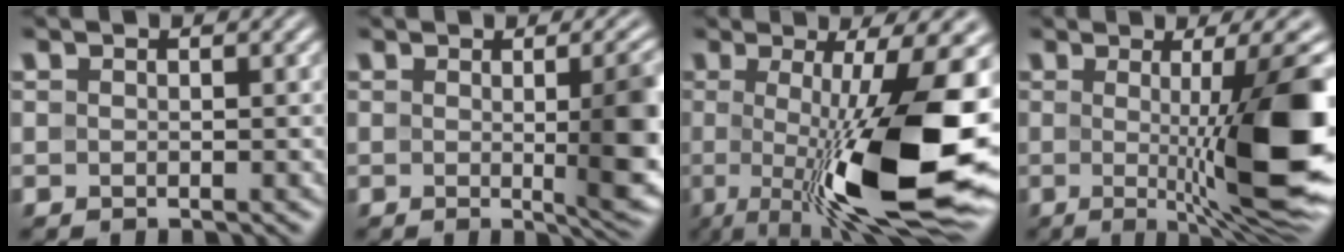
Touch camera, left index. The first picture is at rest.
{"total": 7.8, "force": [-0.3, 2.0, 7.5], "torque": [-0.077, -0.007, 0.000]}
{"total": 14.5, "force": [-1.4, 3.6, 14.0], "torque": [-0.202, -0.011, -0.018]}
{"total": 11.1, "force": [-0.6, 2.1, 10.9], "torque": [-0.135, -0.015, -0.004]}